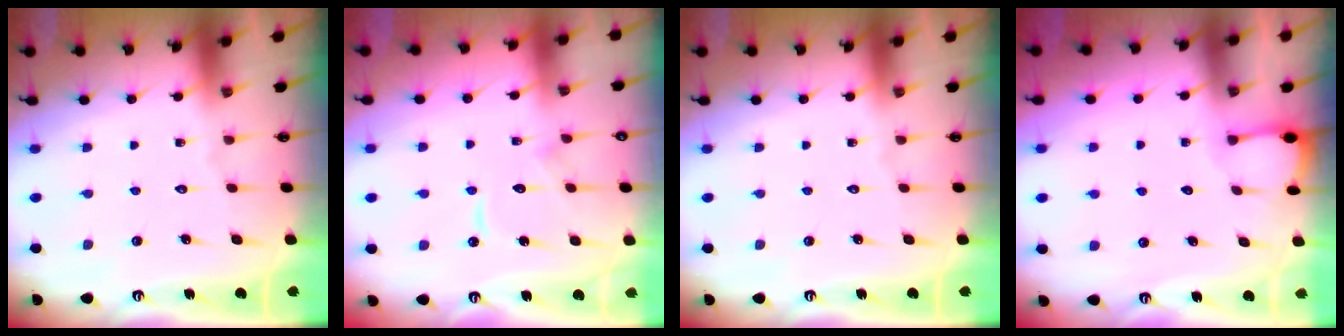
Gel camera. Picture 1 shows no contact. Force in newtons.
{"total": 9.4, "press": 9.4, "slide": 0.8}
{"total": 0.0}
{"total": 1.5, "press": 1.5, "slide": 0.1}